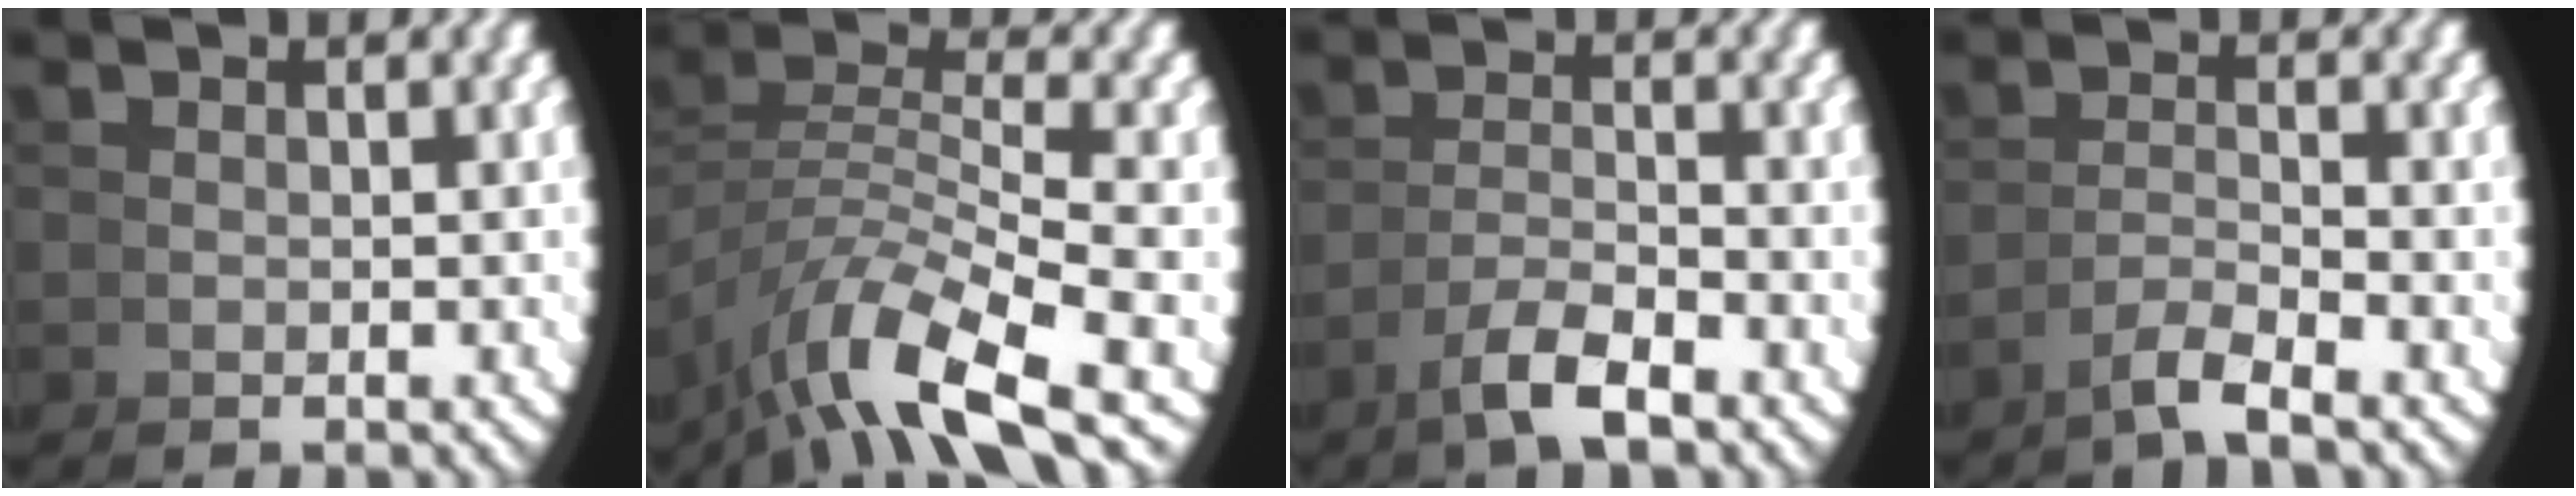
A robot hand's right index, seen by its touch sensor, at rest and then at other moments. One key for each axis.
{"total": 6.8, "fx": -2.0, "fy": 3.4, "fz": 5.5, "tx": -0.110, "ty": -0.017, "tz": -0.018}
{"total": 3.1, "fx": -1.9, "fy": 0.2, "fz": 2.4, "tx": -0.035, "ty": -0.002, "tz": -0.031}
{"total": 2.3, "fx": -1.7, "fy": -0.7, "fz": 1.5, "tx": -0.015, "ty": 0.004, "tz": -0.033}